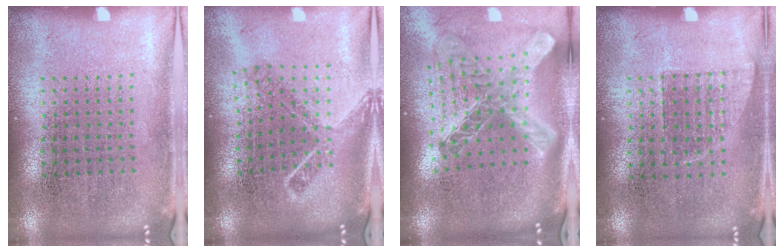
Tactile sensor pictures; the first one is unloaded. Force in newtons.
{"total": 1.7, "press": 1.3, "slide": 1.2}
{"total": 2.8, "press": 2.1, "slide": 1.9}
{"total": 0.7, "press": 0.7, "slide": 0.1}